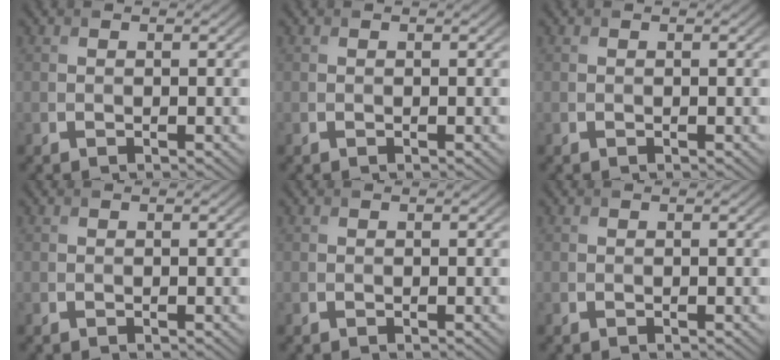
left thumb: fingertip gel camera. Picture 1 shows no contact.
{"total": 0.0}
{"total": 0.0}
{"total": 0.0}
{"total": 0.0}
{"total": 0.0}